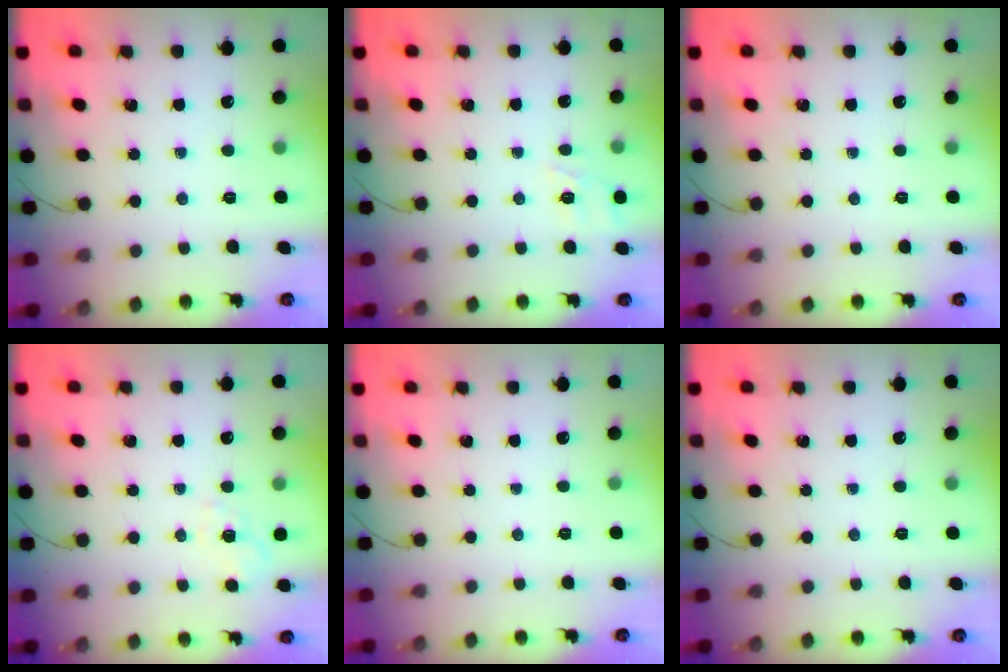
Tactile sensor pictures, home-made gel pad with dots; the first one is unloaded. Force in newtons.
{"total": 7.5, "press": 7.3, "slide": 1.7}
{"total": 0.0}
{"total": 2.2, "press": 1.6, "slide": 1.6}
{"total": 2.4, "press": 2.4, "slide": 0.5}
{"total": 0.0}